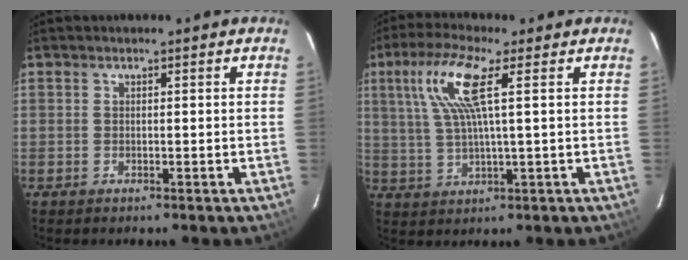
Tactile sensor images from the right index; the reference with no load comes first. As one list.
[{"total": 9.6, "force": [3.3, 1.1, 9.0], "torque": [-0.180, 0.012, 0.069]}]